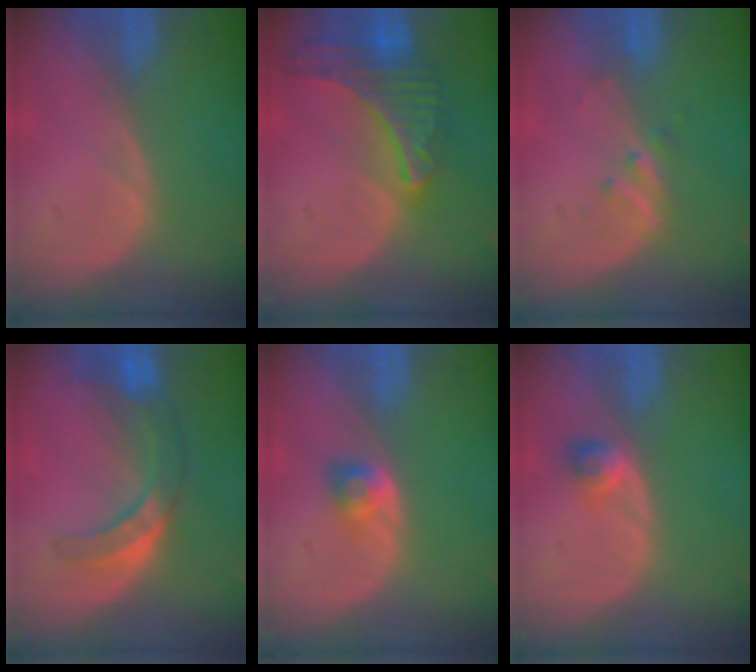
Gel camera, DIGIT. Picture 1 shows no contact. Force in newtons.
{"total": 9.3, "press": 8.2, "slide": 4.4}
{"total": 1.9, "press": 1.9, "slide": 0.3}
{"total": 7.3, "press": 6.8, "slide": 2.7}
{"total": 2.7, "press": 2.4, "slide": 1.1}
{"total": 2.6, "press": 2.2, "slide": 1.4}